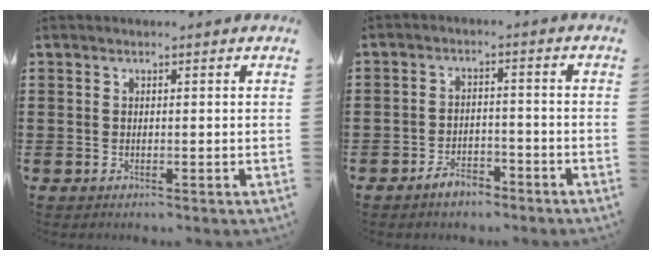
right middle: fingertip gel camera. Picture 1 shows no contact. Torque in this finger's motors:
{"motor_torque": [2.14, 0.00, 0.00, -0.02]}